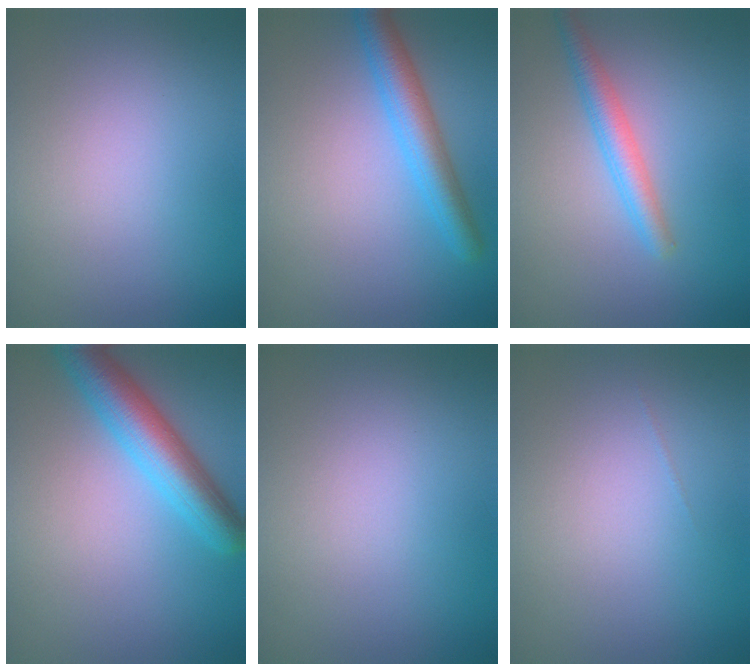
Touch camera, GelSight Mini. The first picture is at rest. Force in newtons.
{"total": 3.9, "press": 3.9, "slide": 0.2}
{"total": 2.5, "press": 2.5, "slide": 0.2}
{"total": 5.6, "press": 5.6, "slide": 0.2}
{"total": 0.0}
{"total": 0.0}